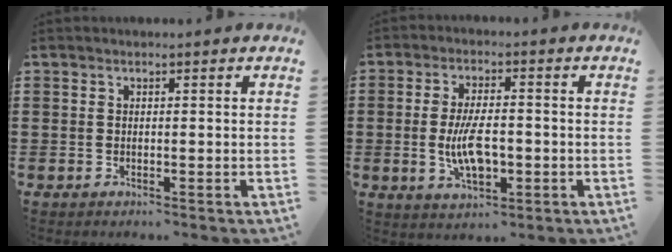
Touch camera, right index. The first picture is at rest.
{"total": 7.4, "force": [-1.2, 3.2, 6.6], "torque": [-0.133, 0.000, -0.024]}